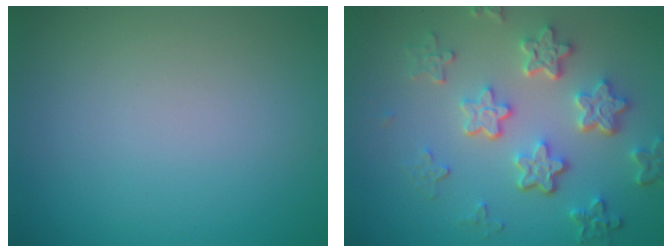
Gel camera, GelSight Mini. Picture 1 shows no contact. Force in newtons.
{"total": 5.7, "press": 4.3, "slide": 3.7}